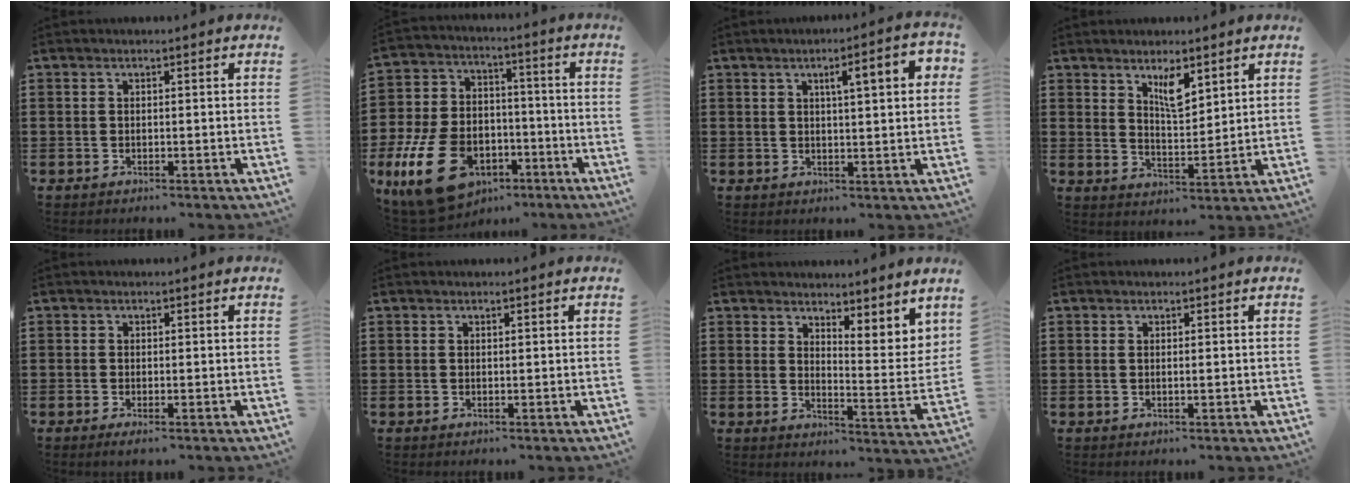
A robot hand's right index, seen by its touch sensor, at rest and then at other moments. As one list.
[{"total": 15.5, "force": [-6.5, 10.3, 9.6], "torque": [-0.213, 0.032, -0.114]}, {"total": 5.2, "force": [1.6, 1.1, 4.9], "torque": [-0.081, -0.002, 0.018]}, {"total": 5.0, "force": [3.2, 1.7, 3.4], "torque": [-0.058, -0.005, 0.054]}, {"total": 0.5, "force": [-0.3, -0.1, 0.4], "torque": [-0.009, -0.006, -0.004]}, {"total": 0.0}, {"total": 4.5, "force": [4.4, 0.7, 0.6], "torque": [-0.026, -0.033, 0.079]}, {"total": 0.7, "force": [0.2, 0.0, 0.7], "torque": [-0.012, -0.001, 0.003]}]